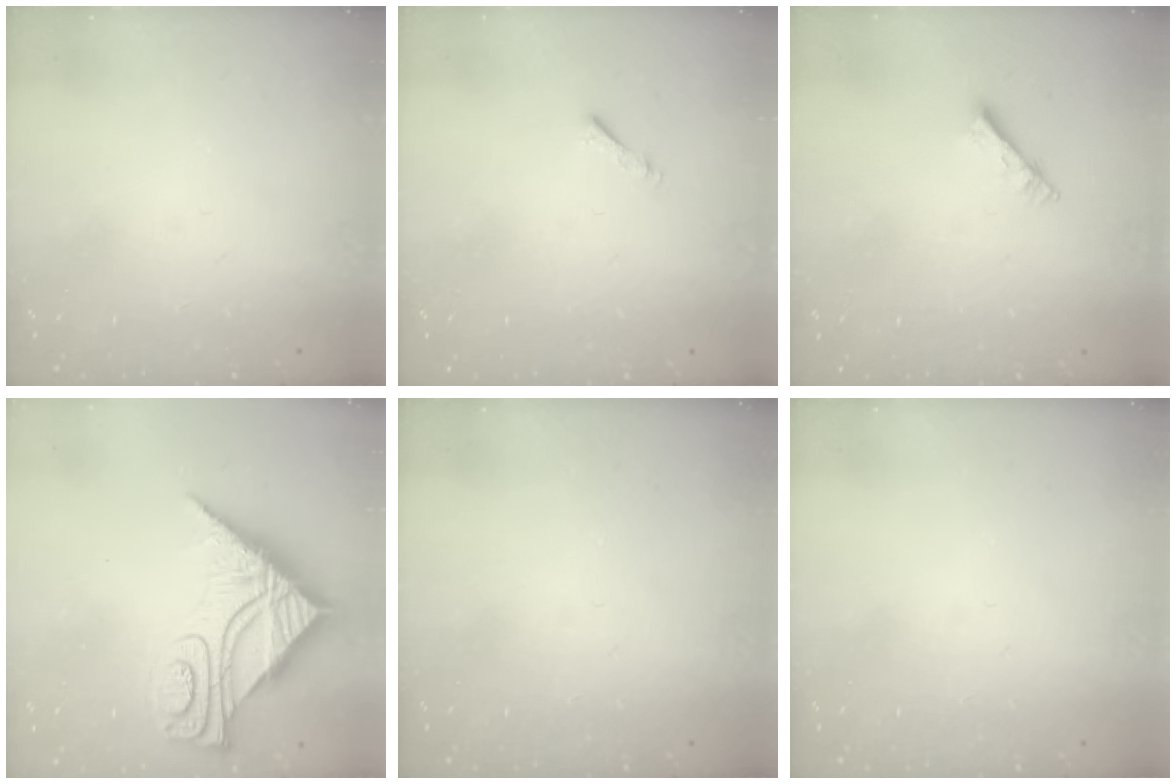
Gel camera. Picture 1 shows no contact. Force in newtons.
{"total": 0.8, "press": 0.7, "slide": 0.3}
{"total": 3.0, "press": 3.0, "slide": 0.3}
{"total": 15.0, "press": 15.0, "slide": 1.6}
{"total": 0.0}
{"total": 0.0}